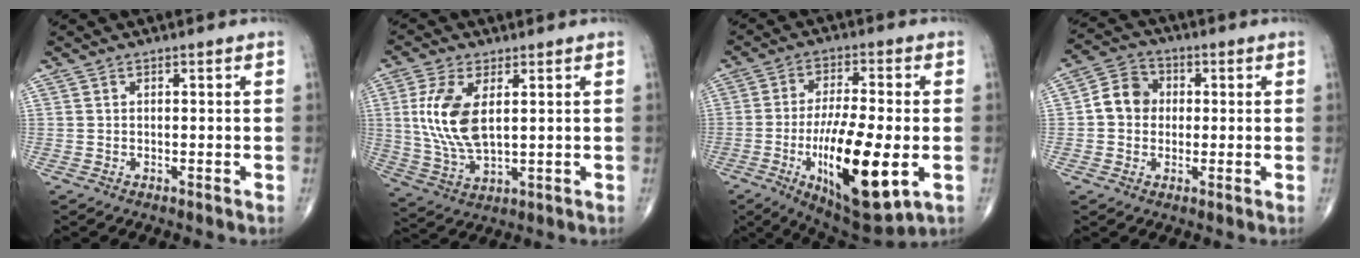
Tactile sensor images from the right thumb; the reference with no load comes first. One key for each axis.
{"total": 11.8, "fx": 2.3, "fy": 5.7, "fz": 10.1, "tx": -0.218, "ty": -0.010, "tz": 0.054}
{"total": 18.9, "fx": -4.8, "fy": 5.8, "fz": 17.3, "tx": -0.297, "ty": -0.008, "tz": -0.068}
{"total": 7.2, "fx": 0.2, "fy": 6.3, "fz": 3.5, "tx": -0.043, "ty": 0.019, "tz": -0.009}